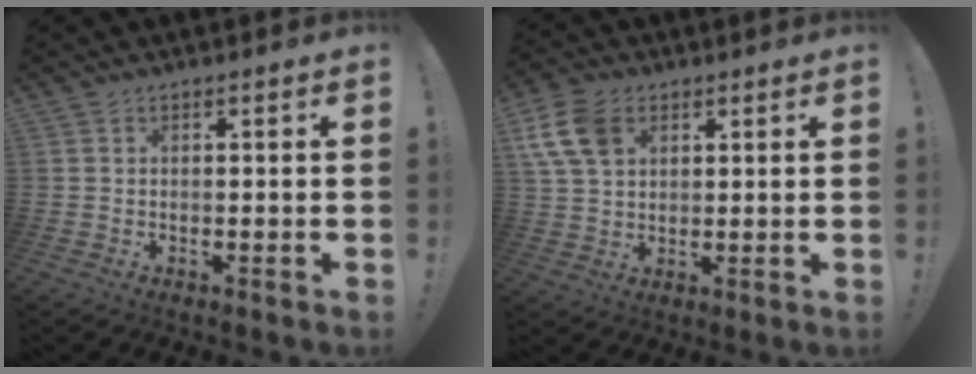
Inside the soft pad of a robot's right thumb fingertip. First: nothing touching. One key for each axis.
{"total": 11.1, "fx": 4.5, "fy": 7.6, "fz": 6.8, "tx": -0.143, "ty": -0.002, "tz": 0.088}